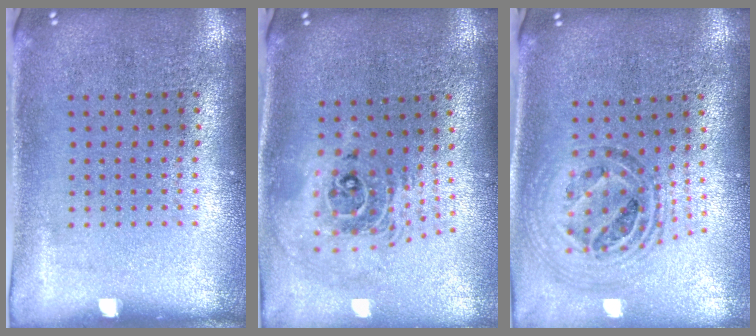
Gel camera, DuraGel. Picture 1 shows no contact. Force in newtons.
{"total": 2.2, "press": 1.7, "slide": 1.5}
{"total": 1.3, "press": 1.2, "slide": 0.6}